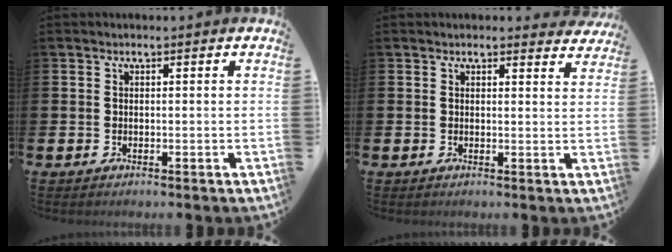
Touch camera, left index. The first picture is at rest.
{"total": 1.8, "force": [1.8, 0.3, 0.0], "torque": [0.011, -0.008, 0.030]}